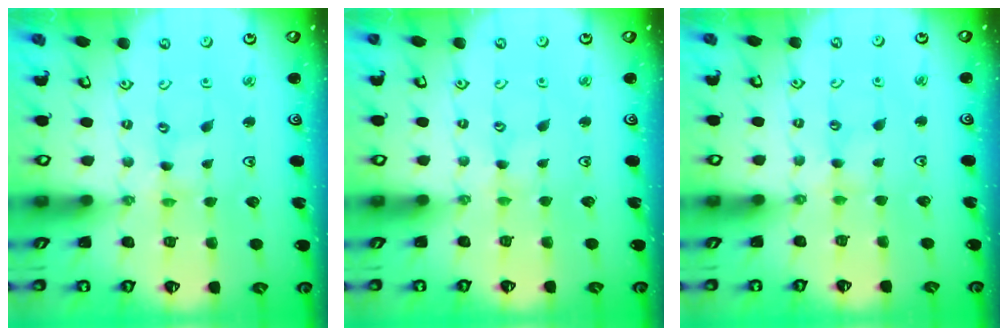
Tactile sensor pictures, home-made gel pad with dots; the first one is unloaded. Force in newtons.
{"total": 0.0}
{"total": 2.3, "press": 2.3, "slide": 0.4}